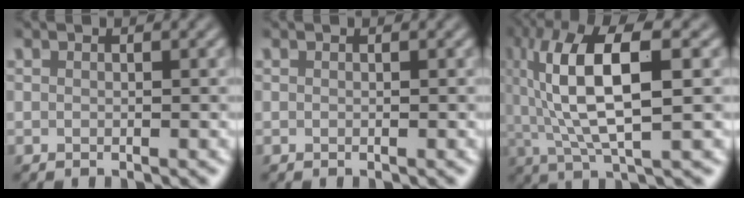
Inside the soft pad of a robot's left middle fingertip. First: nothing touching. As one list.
[{"total": 0.0}, {"total": 10.2, "force": [1.8, 3.0, 9.6], "torque": [-0.182, 0.010, 0.035]}]